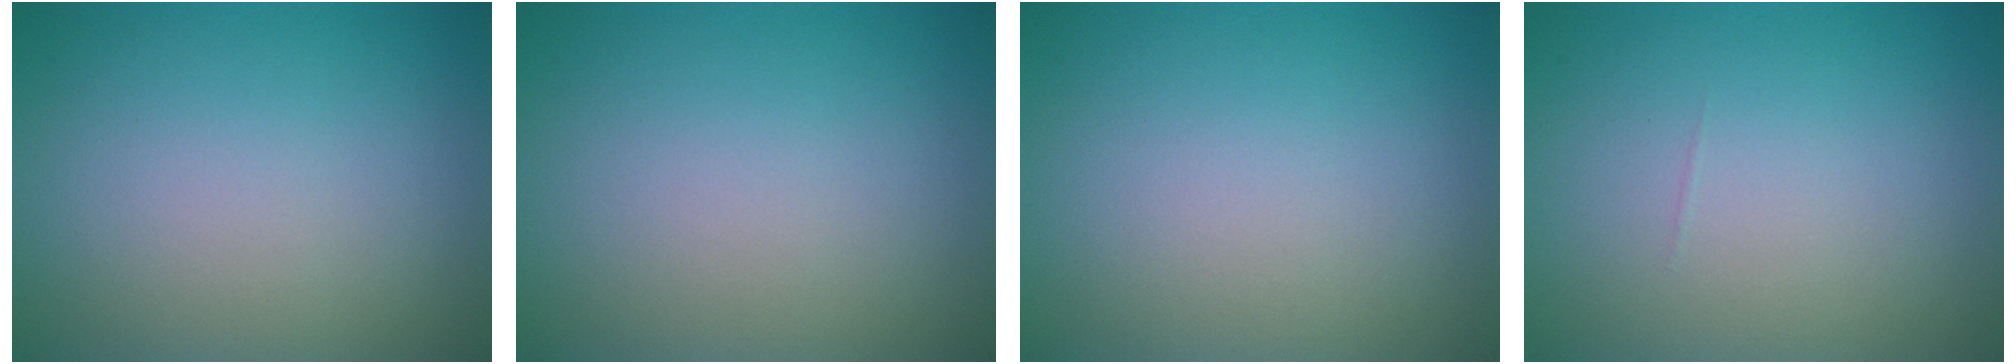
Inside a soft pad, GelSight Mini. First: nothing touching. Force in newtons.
{"total": 0.0}
{"total": 0.0}
{"total": 0.0}